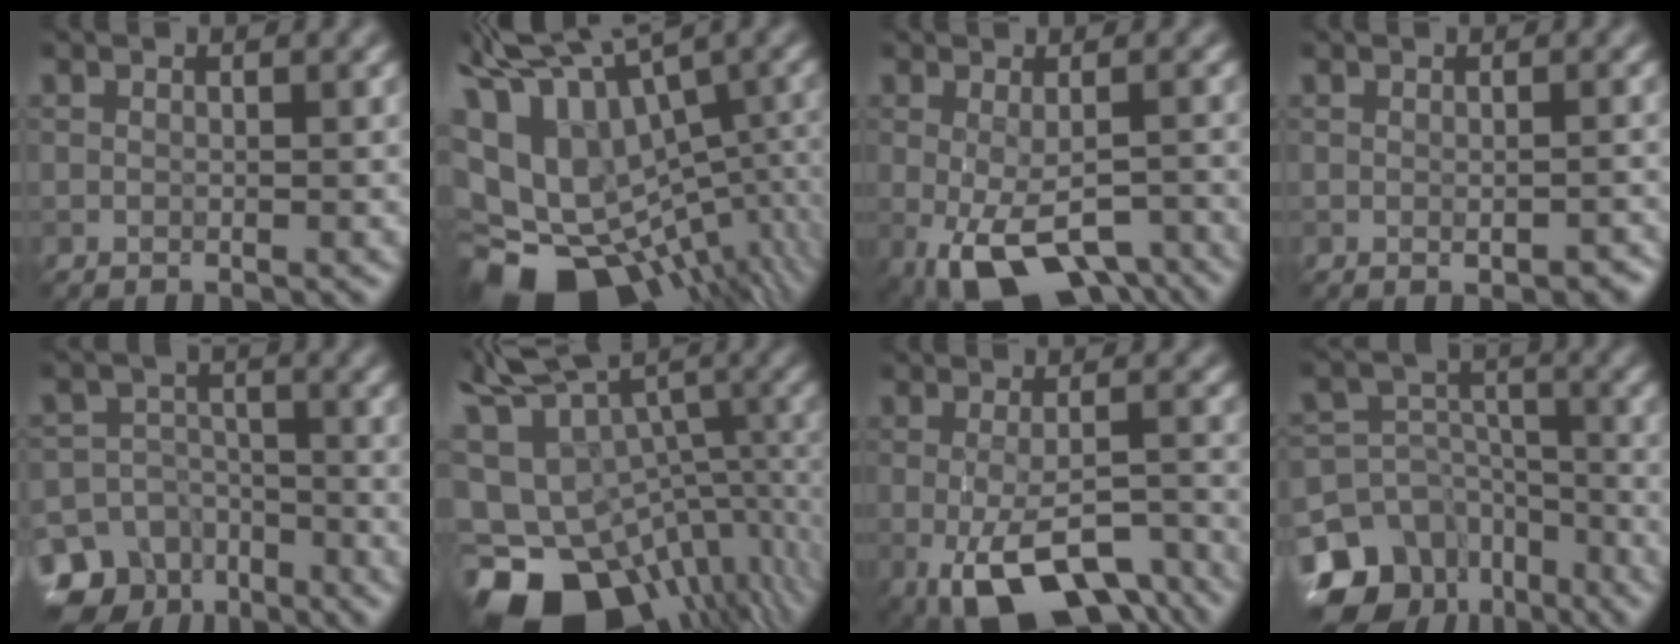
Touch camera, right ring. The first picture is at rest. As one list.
[{"total": 15.1, "force": [-3.0, 9.5, 11.3], "torque": [-0.186, 0.012, -0.011]}, {"total": 7.6, "force": [-4.4, 2.6, 5.6], "torque": [-0.088, -0.018, -0.051]}, {"total": 1.3, "force": [-0.9, 0.3, 0.9], "torque": [-0.006, 0.001, 0.001]}, {"total": 11.0, "force": [-8.0, 7.2, 2.2], "torque": [-0.020, -0.017, -0.129]}, {"total": 14.0, "force": [-3.2, 9.6, 9.7], "torque": [-0.184, -0.028, -0.010]}, {"total": 9.0, "force": [-4.8, 2.9, 7.1], "torque": [-0.107, -0.016, -0.064]}, {"total": 14.4, "force": [-10.1, 9.5, 3.8], "torque": [-0.087, -0.020, -0.151]}]